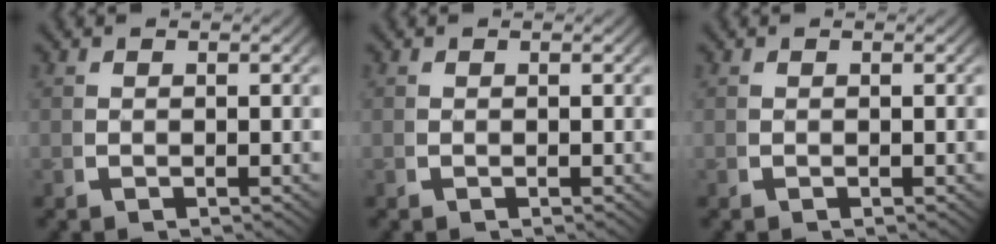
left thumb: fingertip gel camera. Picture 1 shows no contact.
{"total": 0.0}
{"total": 0.0}